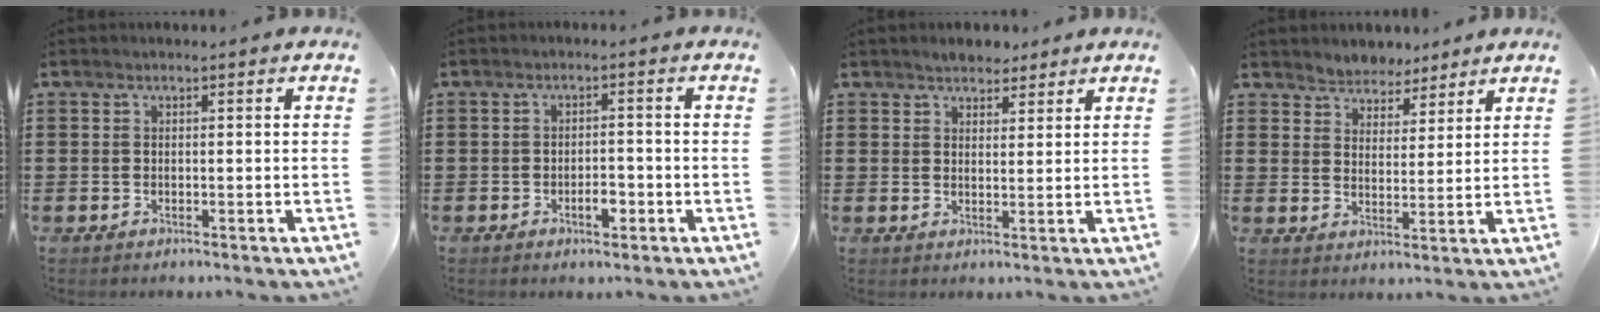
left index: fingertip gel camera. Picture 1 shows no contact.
{"total": 2.9, "force": [-1.2, 1.3, 2.2], "torque": [-0.035, 0.000, -0.025]}
{"total": 2.7, "force": [2.5, 1.0, 0.2], "torque": [-0.010, 0.005, 0.049]}
{"total": 4.1, "force": [3.7, 1.7, -0.9], "torque": [-0.005, -0.012, 0.066]}